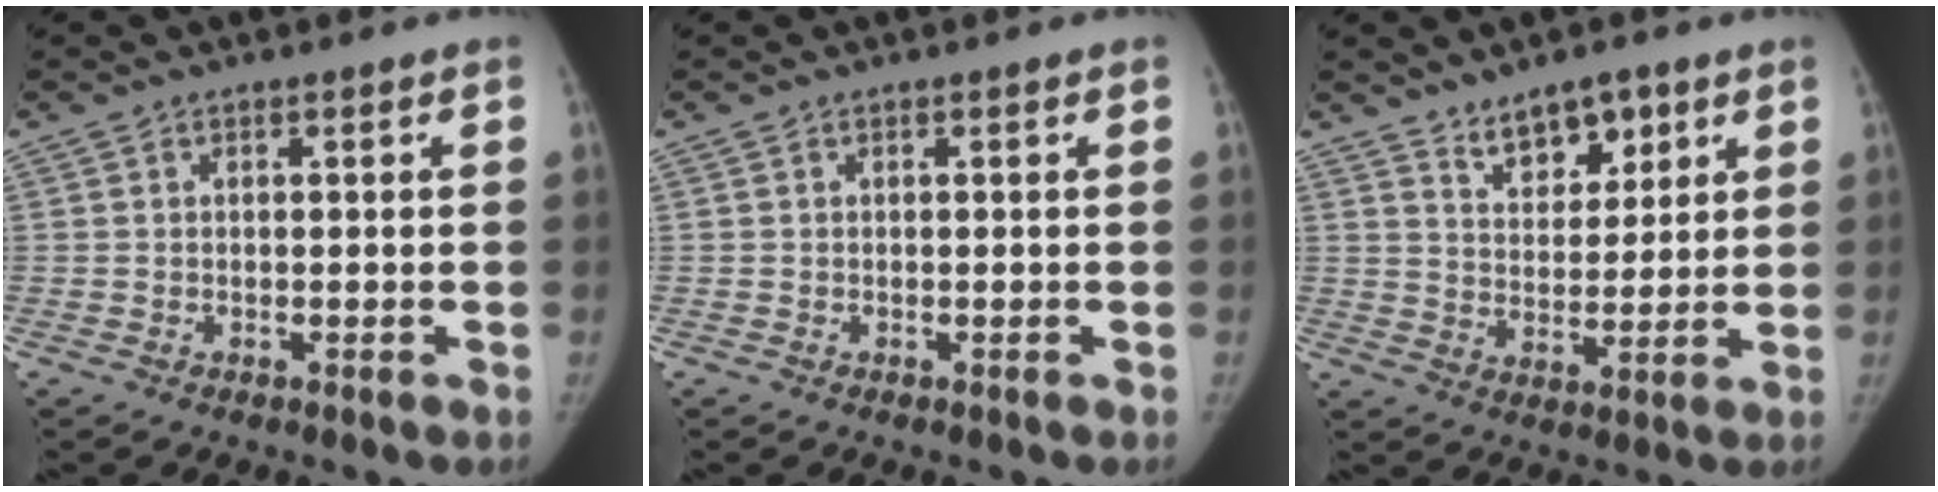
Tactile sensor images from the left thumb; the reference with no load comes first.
{"total": 0.0}
{"total": 8.0, "force": [5.4, 4.4, 4.0], "torque": [-0.026, -0.038, 0.093]}